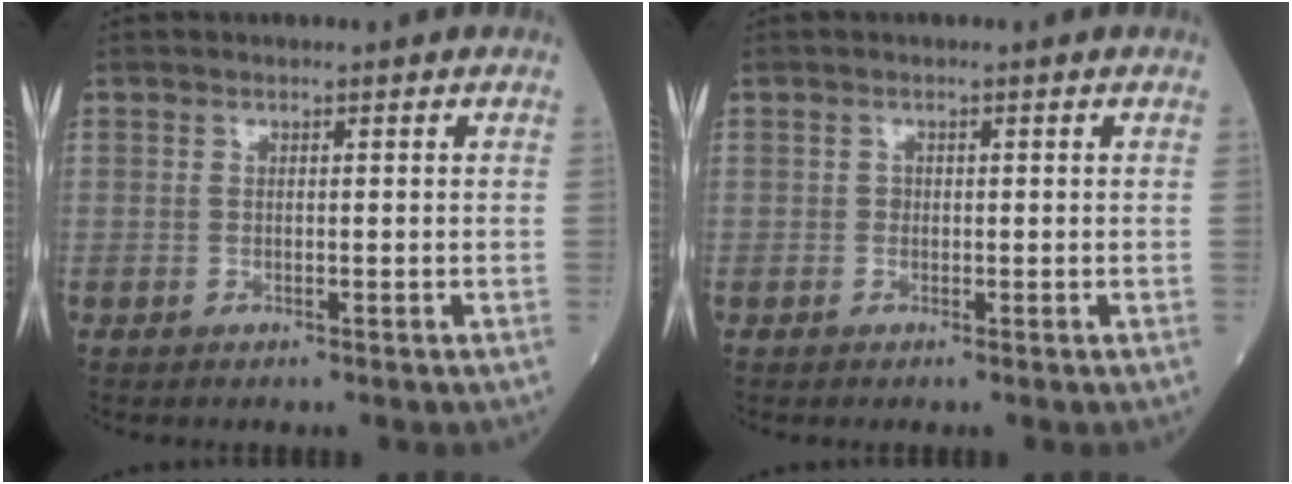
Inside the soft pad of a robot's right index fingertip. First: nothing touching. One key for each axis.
{"total": 0.6, "fx": 0.0, "fy": 0.5, "fz": 0.2, "tx": 0.000, "ty": 0.002, "tz": -0.002}